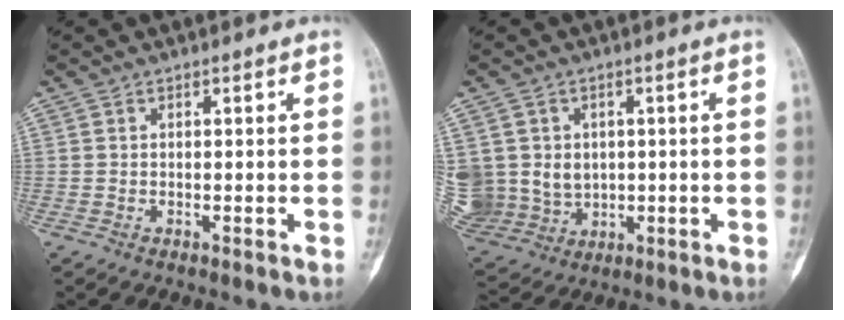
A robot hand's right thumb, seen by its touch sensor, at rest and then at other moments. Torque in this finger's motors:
{"motor_torque": [1.76, 2.41, 0.92, -0.53, 0.14]}